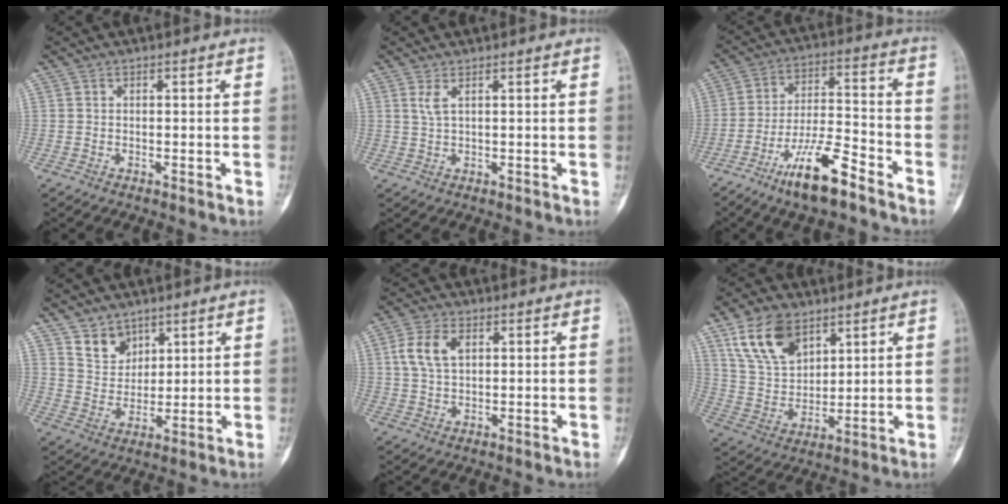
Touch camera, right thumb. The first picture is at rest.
{"total": 2.1, "force": [1.0, 0.5, 1.8], "torque": [-0.045, -0.001, 0.029]}
{"total": 12.8, "force": [-8.5, 3.1, 9.0], "torque": [-0.167, 0.056, -0.154]}
{"total": 6.5, "force": [4.6, 4.4, 1.6], "torque": [-0.002, -0.037, 0.094]}
{"total": 6.8, "force": [2.0, 4.1, 5.0], "torque": [-0.104, 0.004, 0.038]}
{"total": 13.2, "force": [7.7, 7.6, 7.4], "torque": [-0.119, -0.030, 0.160]}